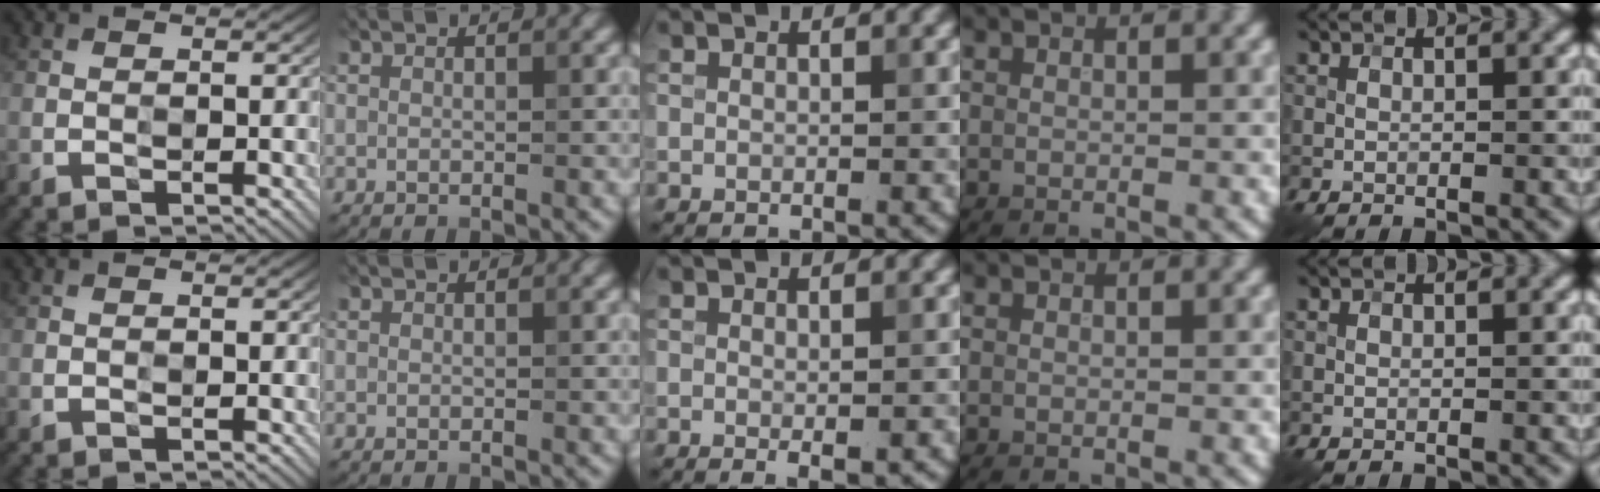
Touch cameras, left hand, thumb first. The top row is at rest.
{"middle": {"total": 1.2, "force": [-0.2, 0.1, 1.2], "torque": [-0.017, -0.007, -0.003]}}